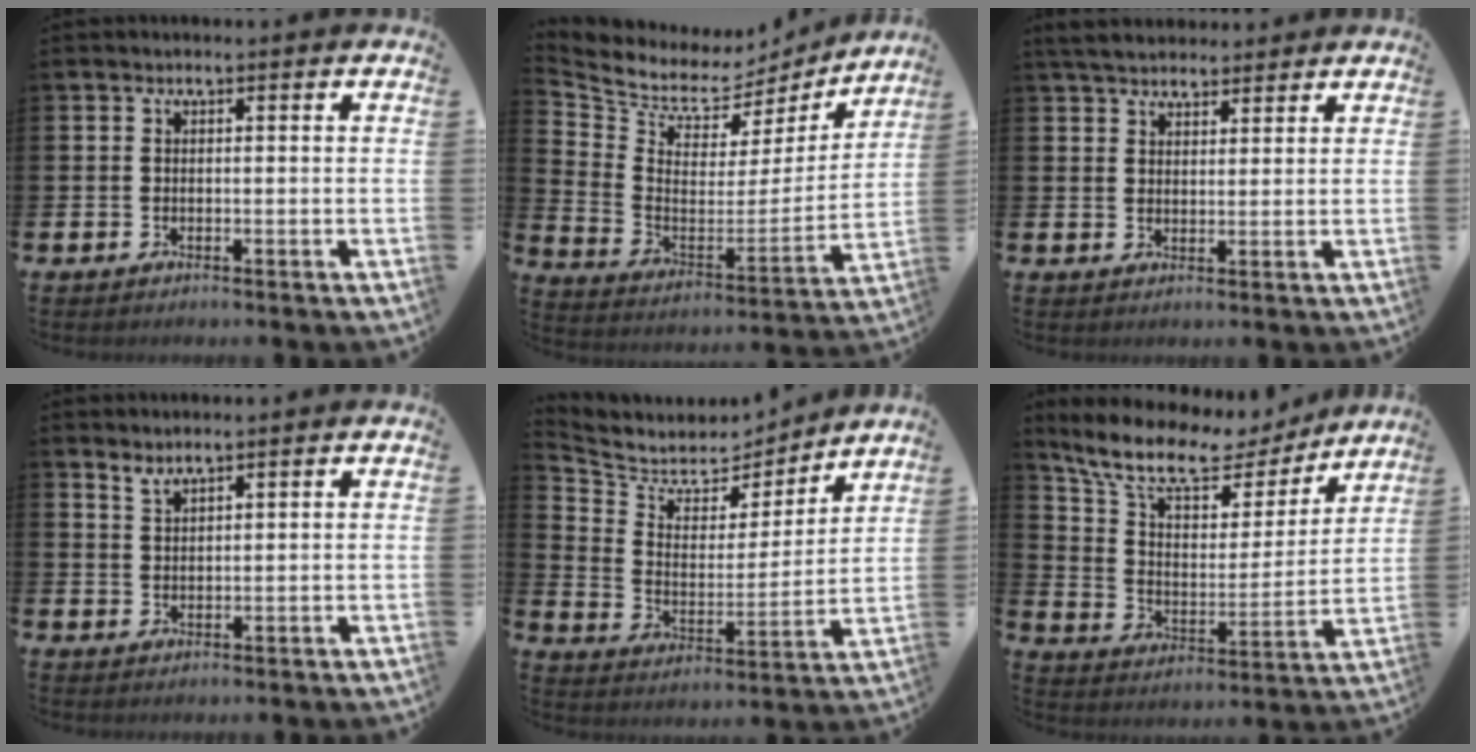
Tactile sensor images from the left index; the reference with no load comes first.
{"total": 7.1, "force": [6.2, 3.2, 1.1], "torque": [-0.065, -0.053, 0.104]}
{"total": 4.5, "force": [4.2, 1.3, 0.7], "torque": [-0.027, -0.010, 0.079]}
{"total": 2.1, "force": [2.1, 0.2, 0.1], "torque": [0.001, -0.010, 0.037]}
{"total": 6.1, "force": [5.7, 2.3, 0.1], "torque": [-0.043, -0.058, 0.096]}
{"total": 11.2, "force": [9.4, 4.1, 4.6], "torque": [-0.127, -0.054, 0.159]}